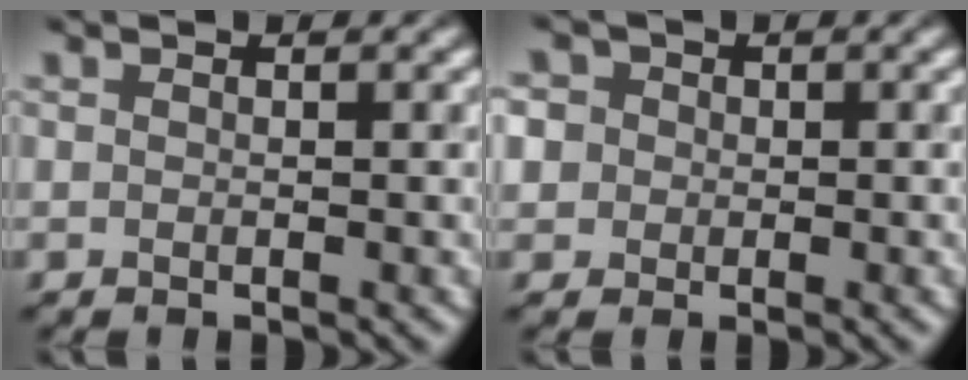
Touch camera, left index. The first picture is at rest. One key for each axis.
{"total": 4.9, "fx": 1.3, "fy": 4.5, "fz": 1.7, "tx": -0.027, "ty": 0.038, "tz": -0.010}